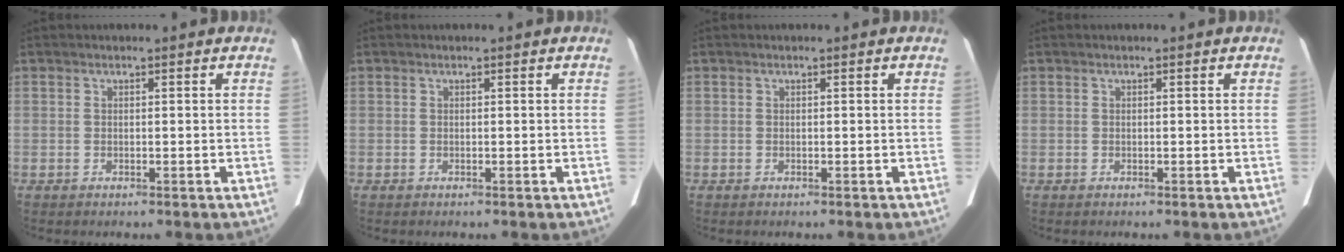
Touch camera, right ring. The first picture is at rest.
{"total": 0.0}
{"total": 0.0}
{"total": 0.0}